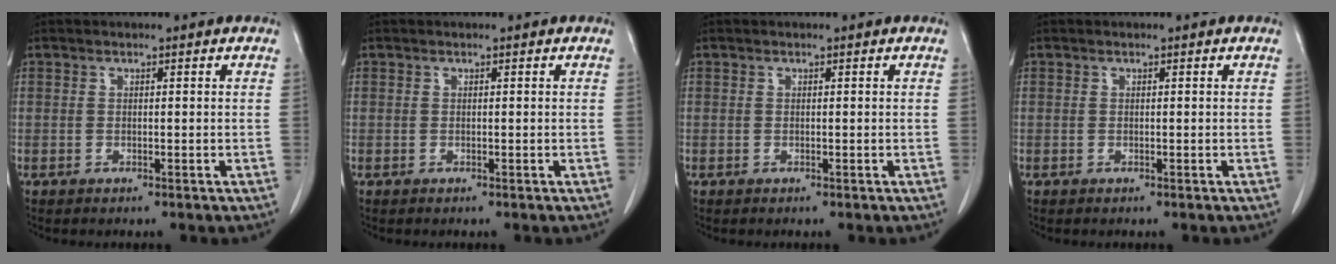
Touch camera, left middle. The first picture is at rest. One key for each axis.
{"total": 0.0}
{"total": 0.0}
{"total": 0.0}